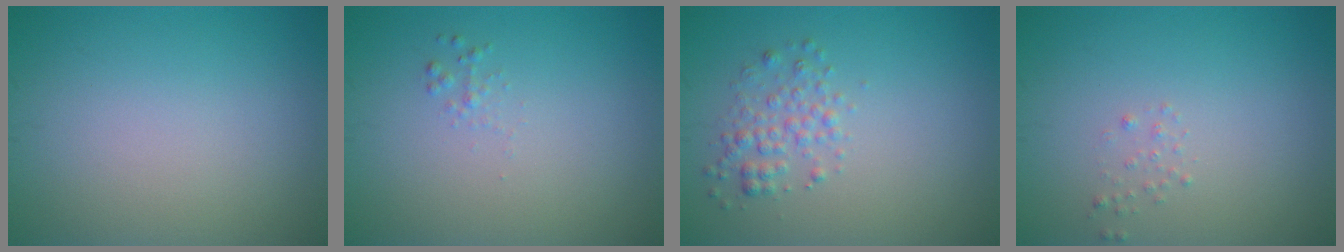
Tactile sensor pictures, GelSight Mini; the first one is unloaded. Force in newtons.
{"total": 0.6, "press": 0.6, "slide": 0.0}
{"total": 2.0, "press": 2.0, "slide": 0.1}
{"total": 0.6, "press": 0.6, "slide": 0.0}